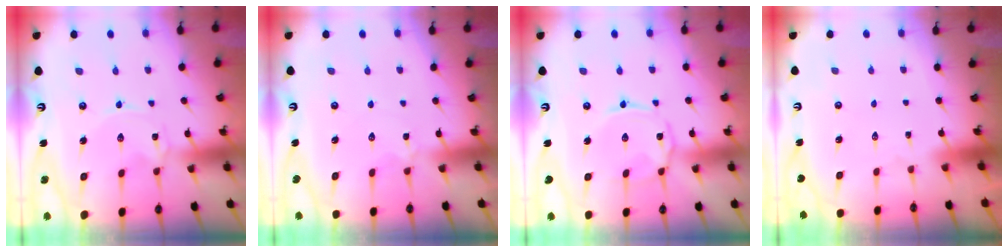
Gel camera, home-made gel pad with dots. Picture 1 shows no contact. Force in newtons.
{"total": 3.3, "press": 3.3, "slide": 0.5}
{"total": 3.5, "press": 3.5, "slide": 0.3}
{"total": 1.6, "press": 1.6, "slide": 0.1}